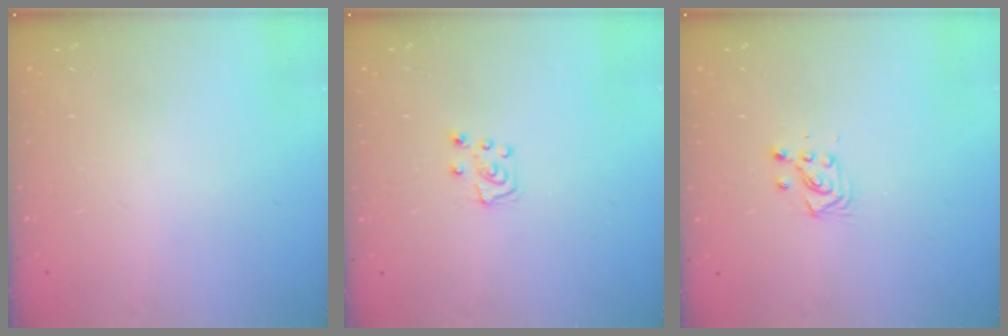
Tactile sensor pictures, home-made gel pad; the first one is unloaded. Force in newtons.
{"total": 6.4, "press": 6.3, "slide": 0.5}
{"total": 3.4, "press": 3.3, "slide": 1.0}